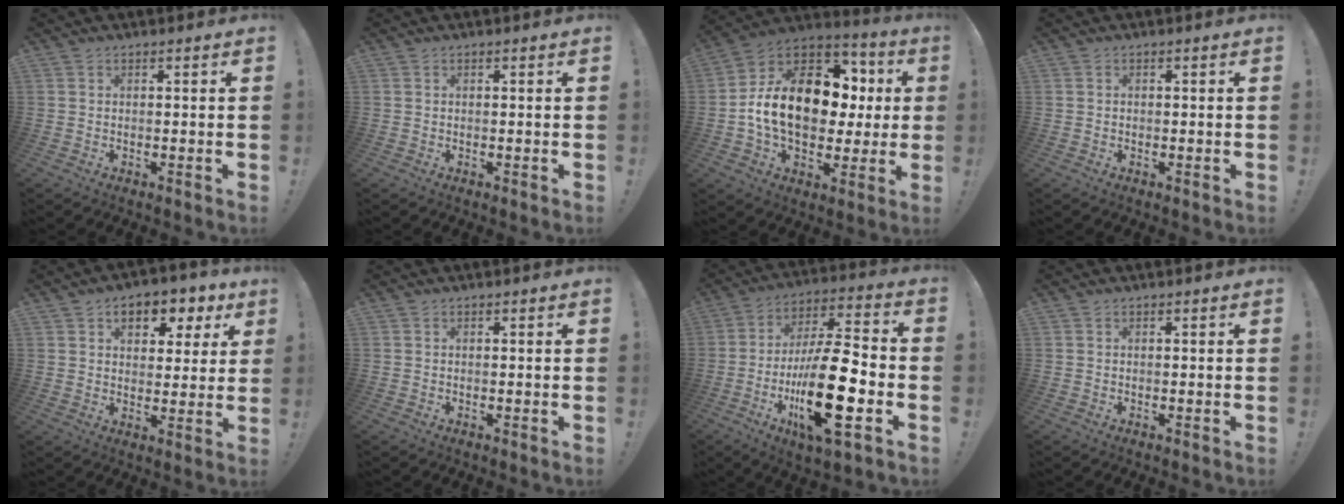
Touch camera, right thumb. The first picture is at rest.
{"total": 0.0}
{"total": 20.5, "force": [1.5, 14.0, 14.9], "torque": [-0.234, 0.010, 0.043]}
{"total": 0.5, "force": [-0.3, 0.4, 0.1], "torque": [-0.003, 0.002, -0.004]}
{"total": 8.9, "force": [4.5, 5.6, 5.2], "torque": [-0.072, -0.022, 0.082]}
{"total": 0.0}
{"total": 24.4, "force": [-6.8, 7.7, 22.1], "torque": [-0.407, 0.022, -0.108]}
{"total": 0.0}